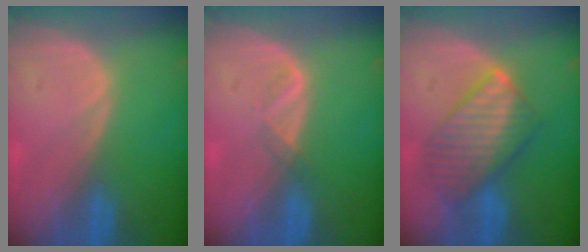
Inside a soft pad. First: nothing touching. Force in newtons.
{"total": 1.6, "press": 1.5, "slide": 0.7}
{"total": 7.9, "press": 7.9, "slide": 0.3}